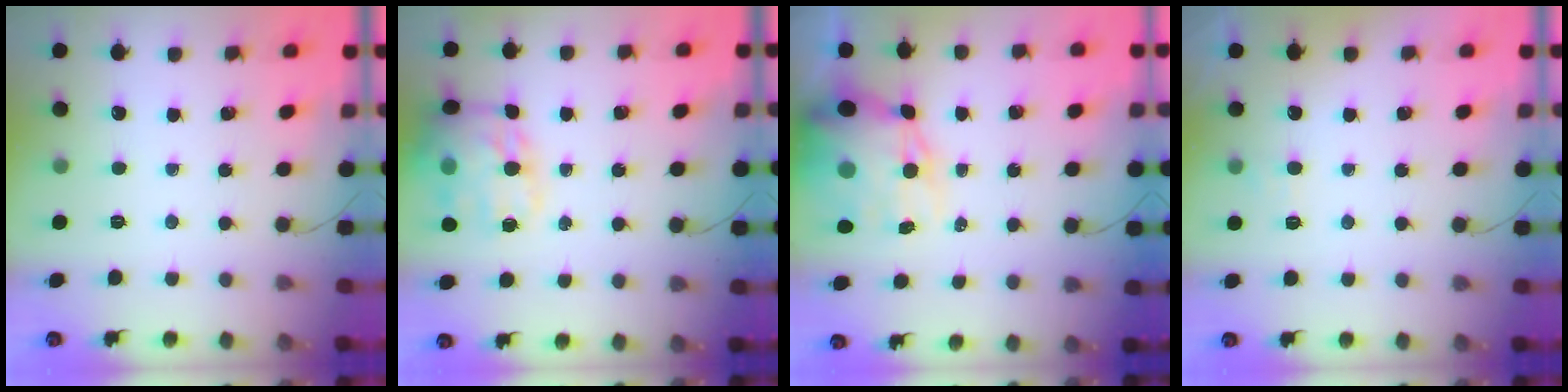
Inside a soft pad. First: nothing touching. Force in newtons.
{"total": 17.6, "press": 17.4, "slide": 2.5}
{"total": 16.4, "press": 15.9, "slide": 3.9}
{"total": 3.5, "press": 3.3, "slide": 1.1}